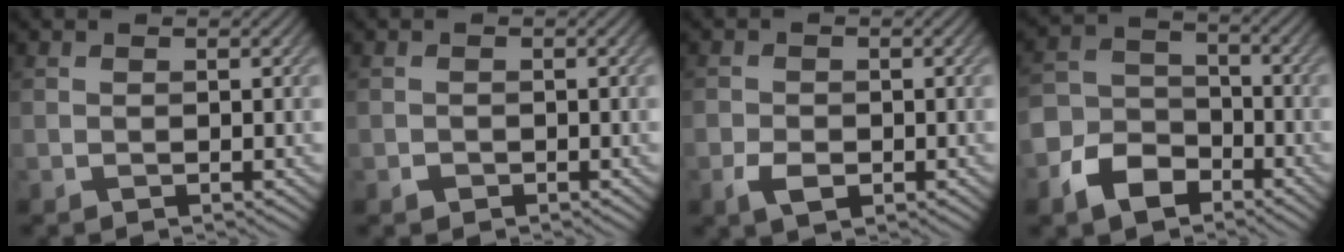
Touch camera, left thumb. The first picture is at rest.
{"total": 0.6, "force": [-0.3, 0.4, 0.1], "torque": [0.000, 0.003, -0.007]}
{"total": 2.7, "force": [-1.2, 1.8, 1.7], "torque": [-0.034, -0.003, -0.027]}
{"total": 7.5, "force": [-4.7, 4.8, 3.3], "torque": [-0.080, -0.004, -0.106]}